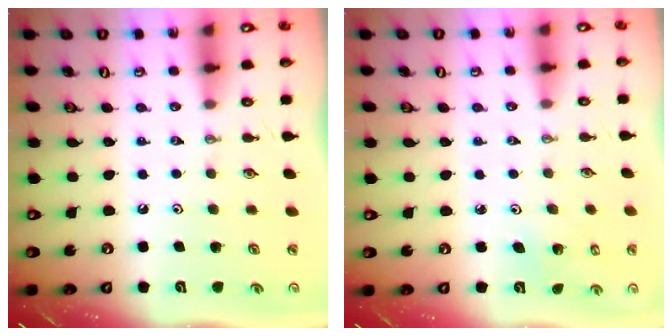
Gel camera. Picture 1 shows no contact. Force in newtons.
{"total": 2.0, "press": 2.0, "slide": 0.2}